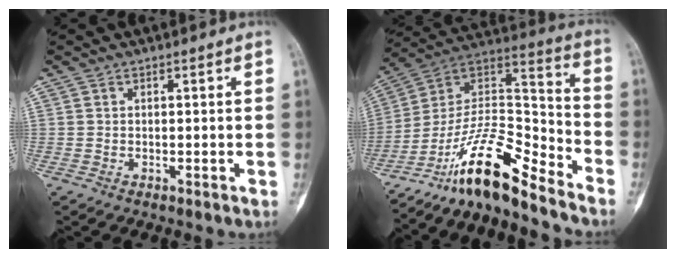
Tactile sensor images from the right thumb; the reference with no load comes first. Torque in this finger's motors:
{"motor_torque": [0.46, 0.15, 1.48, -1.29, 0.14]}